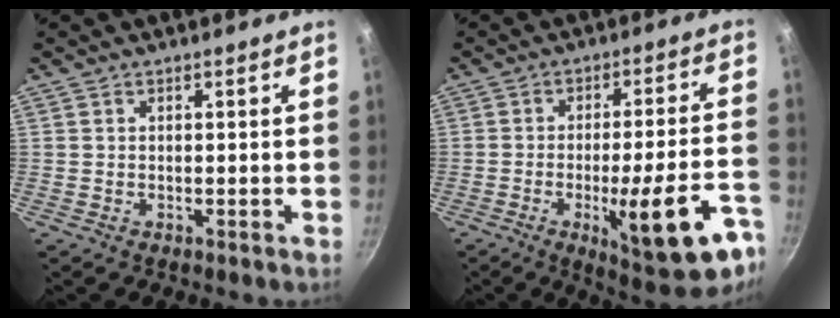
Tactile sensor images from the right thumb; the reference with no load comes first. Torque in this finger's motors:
{"motor_torque": [2.38, 1.85, 1.70, -1.05, 0.34]}